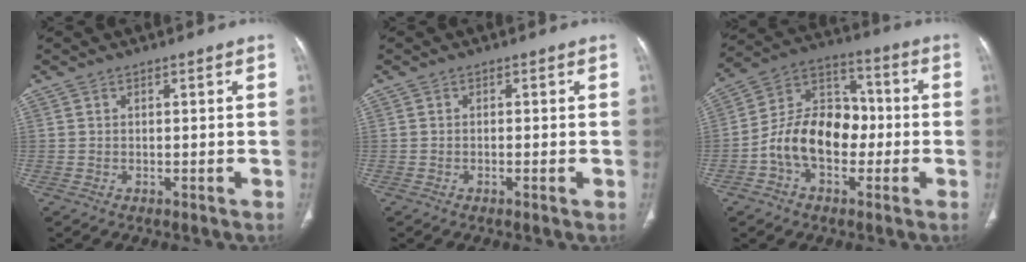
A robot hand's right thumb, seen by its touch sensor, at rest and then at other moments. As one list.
[{"total": 1.1, "force": [-0.4, 0.1, 1.1], "torque": [-0.024, -0.003, -0.008]}, {"total": 14.7, "force": [-3.1, 10.1, 10.2], "torque": [-0.153, 0.045, -0.062]}]